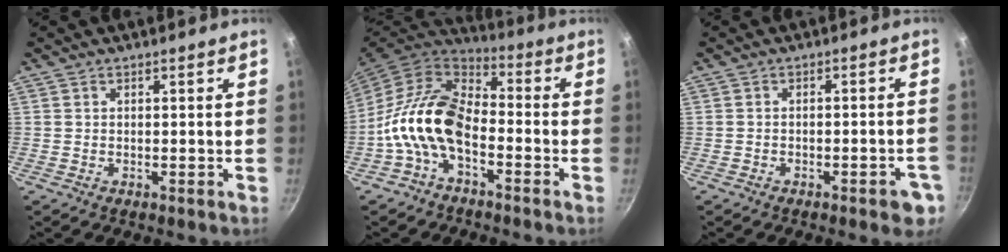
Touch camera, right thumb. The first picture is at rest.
{"total": 13.8, "force": [-4.3, 8.2, 10.2], "torque": [-0.181, 0.049, -0.101]}
{"total": 5.3, "force": [-2.7, 1.8, 4.2], "torque": [-0.041, 0.016, -0.028]}